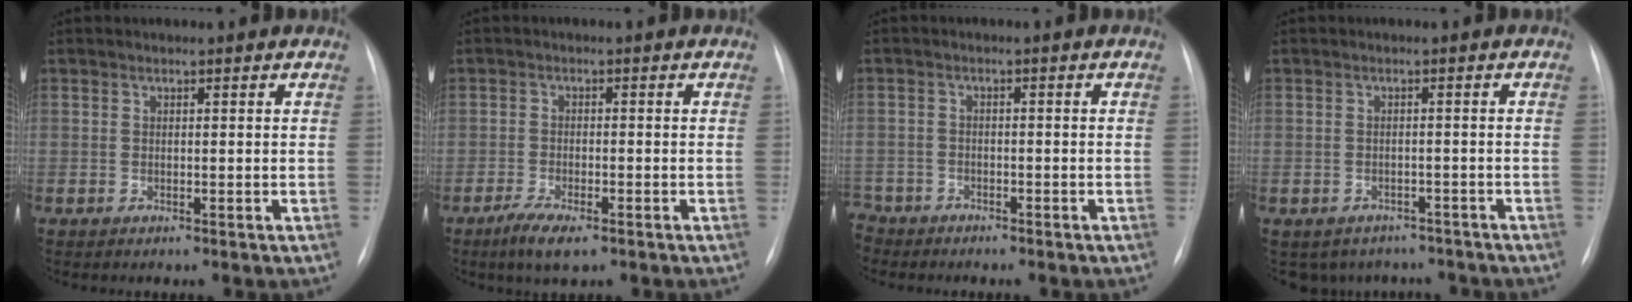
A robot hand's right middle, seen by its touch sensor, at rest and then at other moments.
{"total": 4.6, "force": [-3.0, 1.2, 3.3], "torque": [-0.070, -0.009, -0.051]}
{"total": 5.0, "force": [-4.2, 2.6, 0.2], "torque": [-0.002, -0.001, -0.075]}
{"total": 7.4, "force": [-6.2, 4.0, 0.6], "torque": [0.004, 0.016, -0.068]}